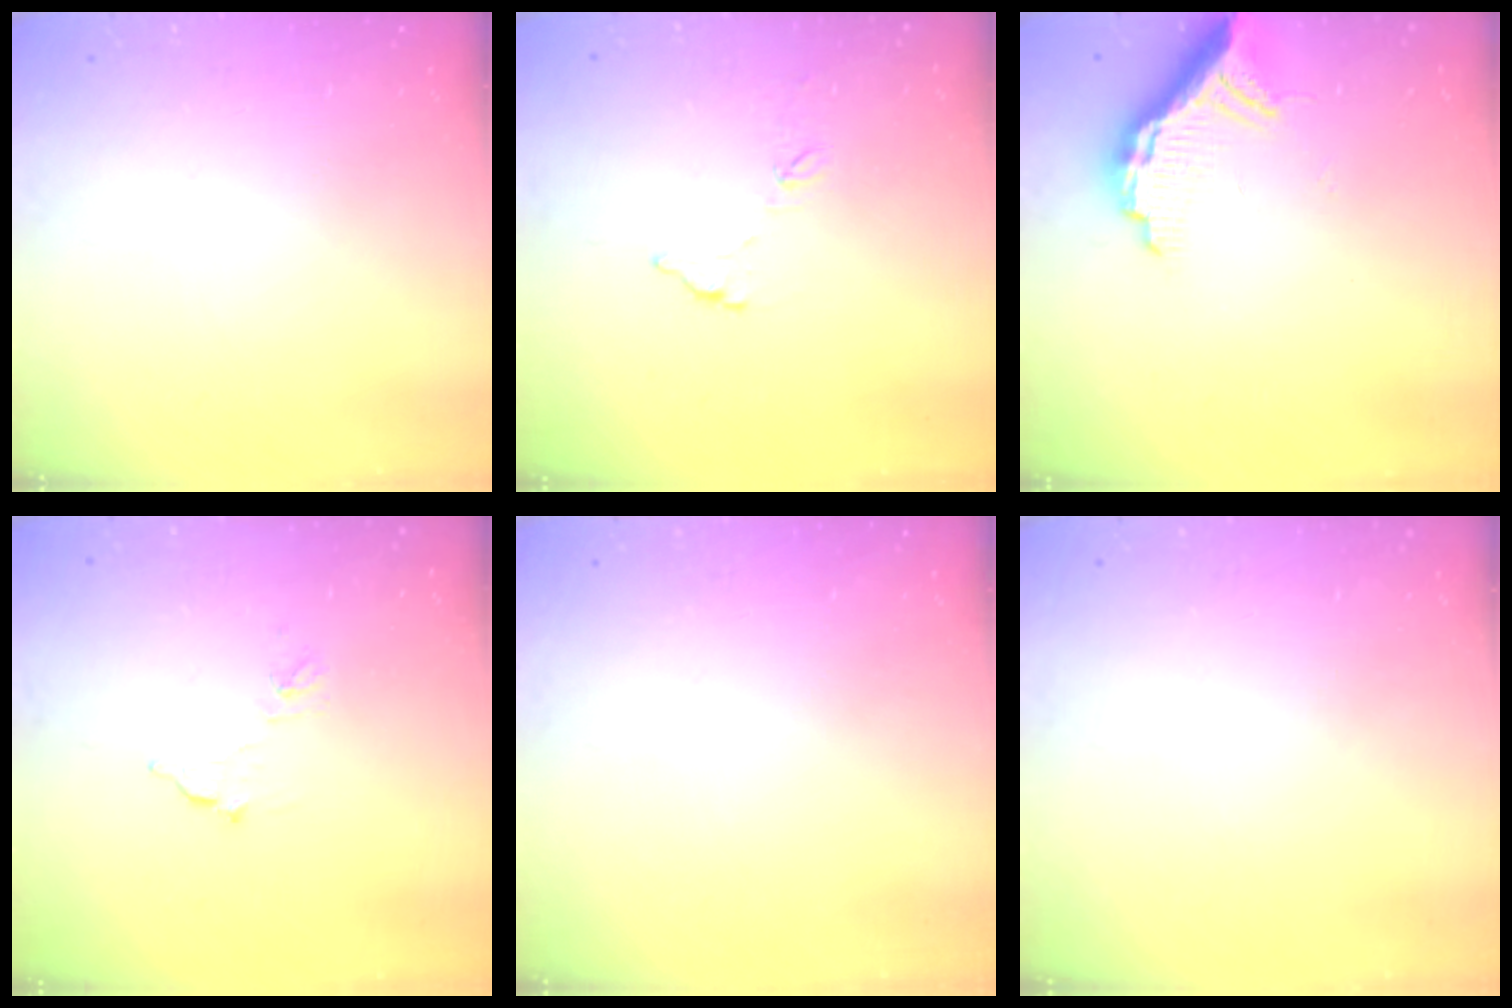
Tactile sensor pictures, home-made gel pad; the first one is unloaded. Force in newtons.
{"total": 5.5, "press": 5.5, "slide": 0.3}
{"total": 11.1, "press": 11.1, "slide": 0.8}
{"total": 6.4, "press": 6.3, "slide": 0.5}
{"total": 0.0}
{"total": 0.0}